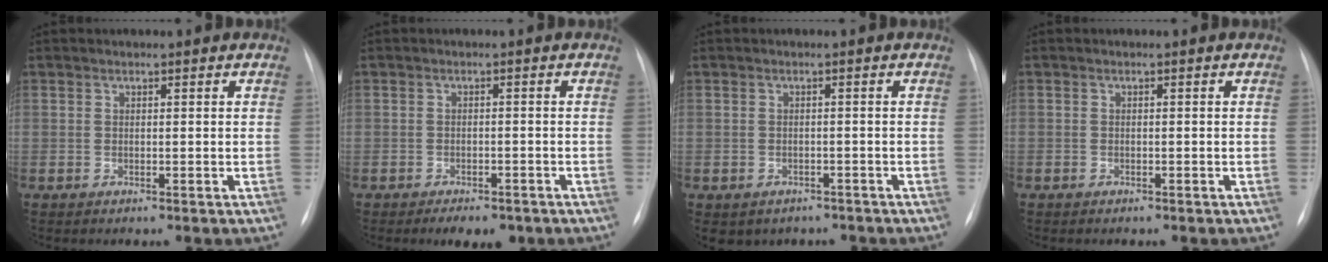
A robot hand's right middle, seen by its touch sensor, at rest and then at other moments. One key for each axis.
{"total": 4.7, "fx": -3.4, "fy": 2.1, "fz": 2.5, "tx": -0.026, "ty": -0.004, "tz": -0.037}
{"total": 6.7, "fx": -5.0, "fy": 4.2, "fz": 1.3, "tx": -0.012, "ty": 0.012, "tz": -0.055}
{"total": 0.5, "fx": -0.4, "fy": 0.4, "fz": 0.0, "tx": -0.005, "ty": 0.005, "tz": -0.007}